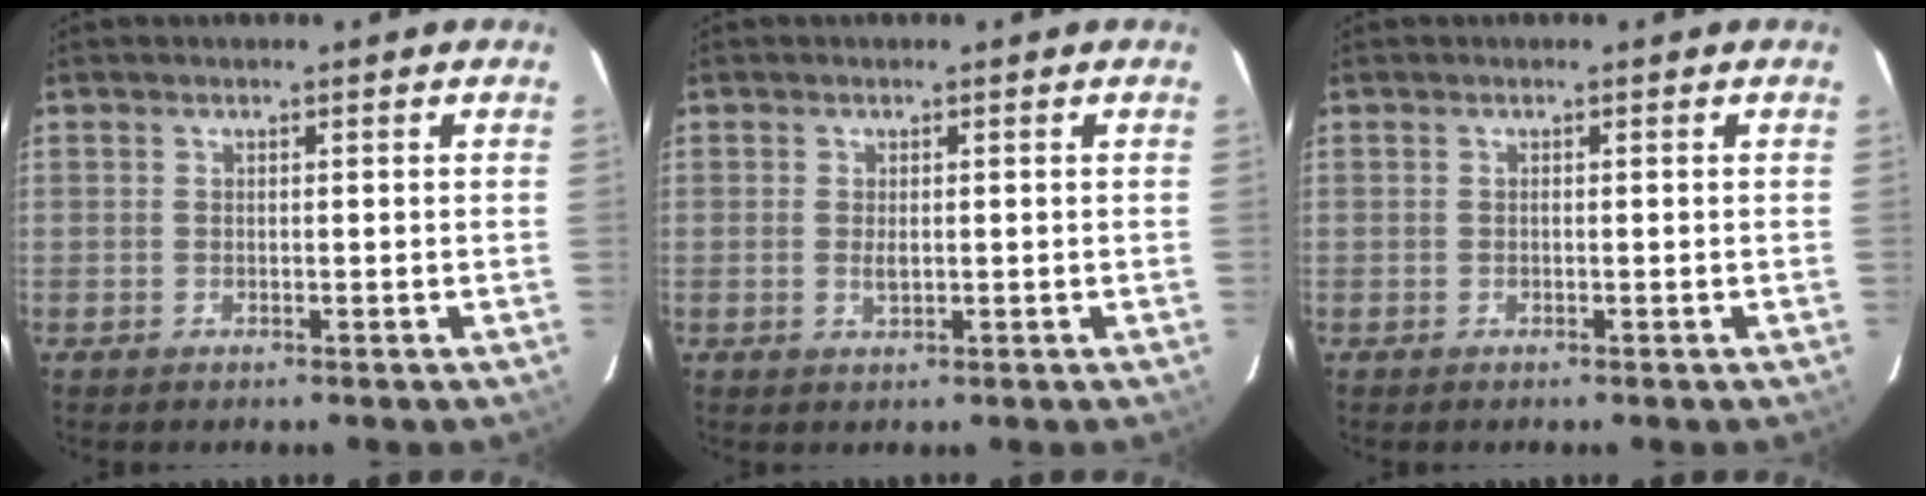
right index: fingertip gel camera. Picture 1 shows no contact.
{"total": 1.6, "force": [0.0, 0.9, 1.4], "torque": [-0.026, -0.001, 0.001]}
{"total": 0.0}